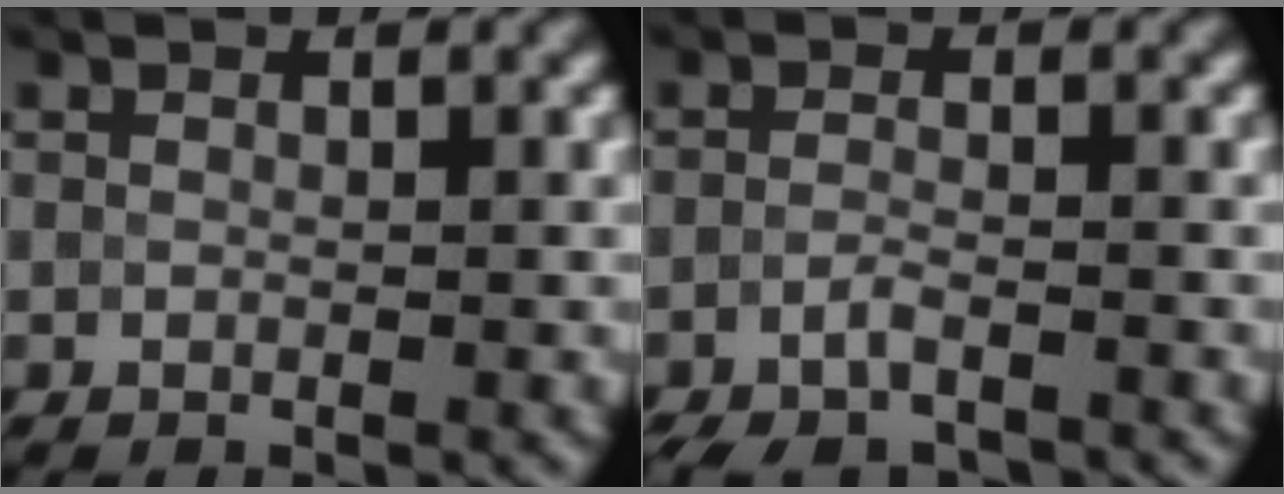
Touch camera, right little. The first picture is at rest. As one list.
[{"total": 3.1, "force": [-2.4, 0.8, 1.8], "torque": [-0.038, -0.007, -0.049]}]